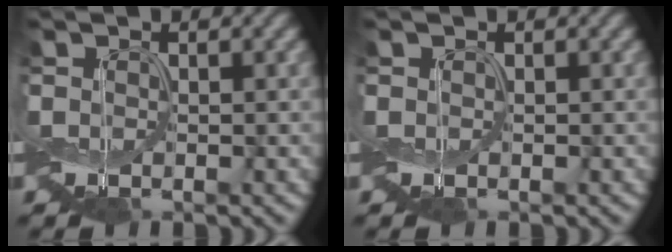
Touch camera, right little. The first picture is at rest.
{"total": 0.0}